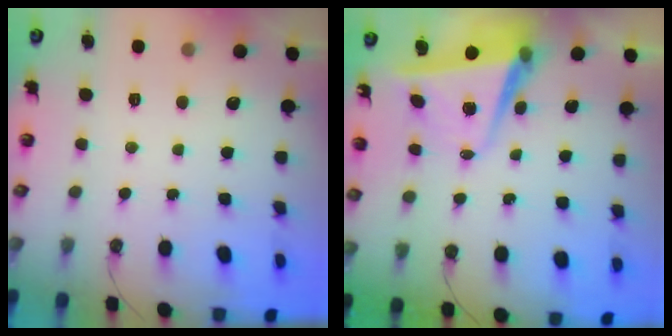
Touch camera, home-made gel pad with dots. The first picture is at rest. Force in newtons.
{"total": 6.6, "press": 6.5, "slide": 1.4}